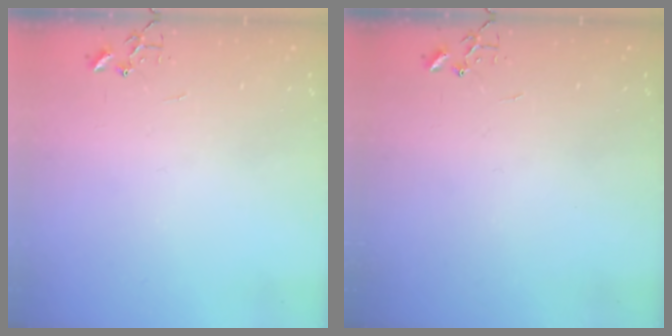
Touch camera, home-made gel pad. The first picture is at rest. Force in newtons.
{"total": 0.0}